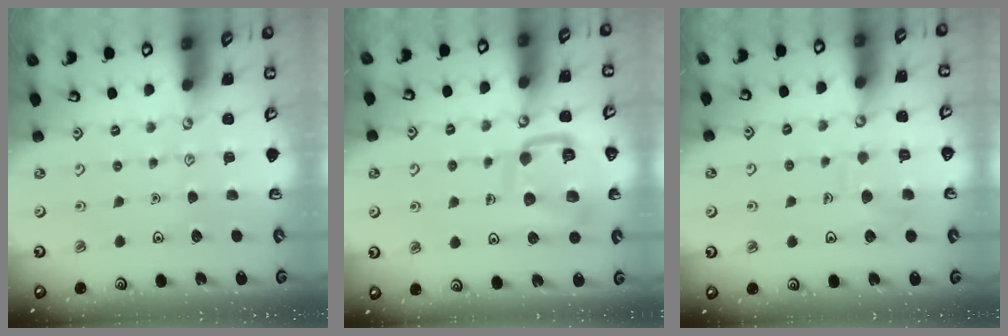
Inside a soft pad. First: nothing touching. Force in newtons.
{"total": 12.8, "press": 12.8, "slide": 1.3}
{"total": 8.0, "press": 8.0, "slide": 0.8}